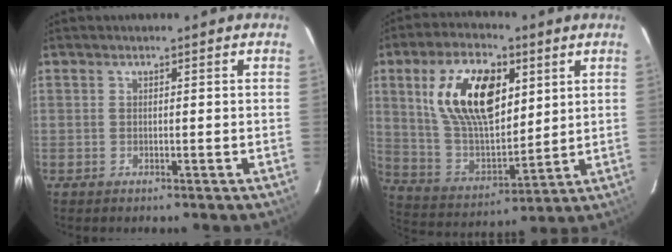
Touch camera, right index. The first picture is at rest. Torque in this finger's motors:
{"motor_torque": [1.35, 0.79, 1.05, 0.21]}